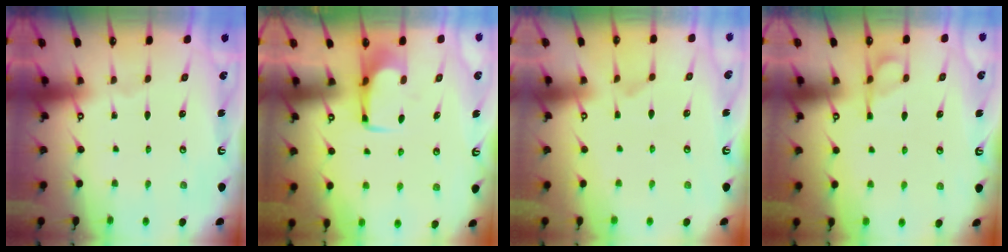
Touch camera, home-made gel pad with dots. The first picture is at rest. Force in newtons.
{"total": 0.6, "press": 0.5, "slide": 0.2}
{"total": 3.7, "press": 3.5, "slide": 1.2}
{"total": 2.8, "press": 2.6, "slide": 1.2}